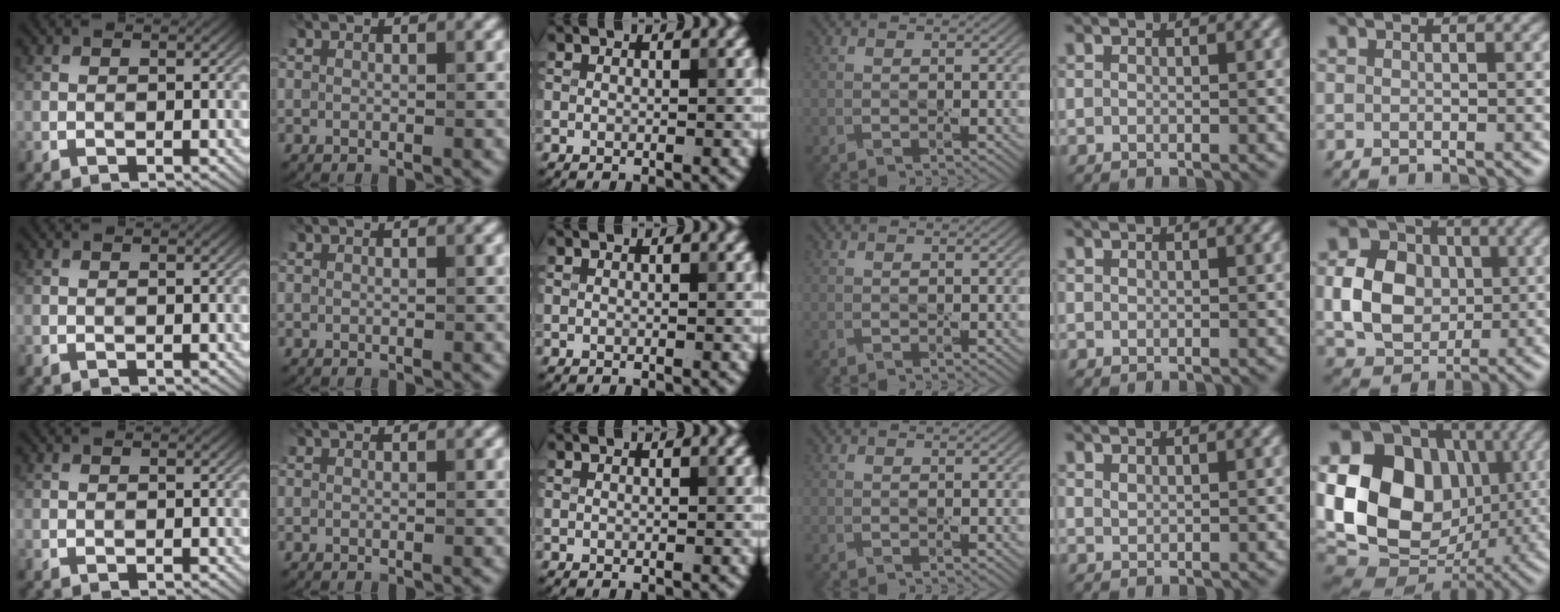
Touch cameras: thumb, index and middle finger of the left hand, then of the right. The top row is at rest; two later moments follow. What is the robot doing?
{"motion": "press", "object": "small bumper sticker"}